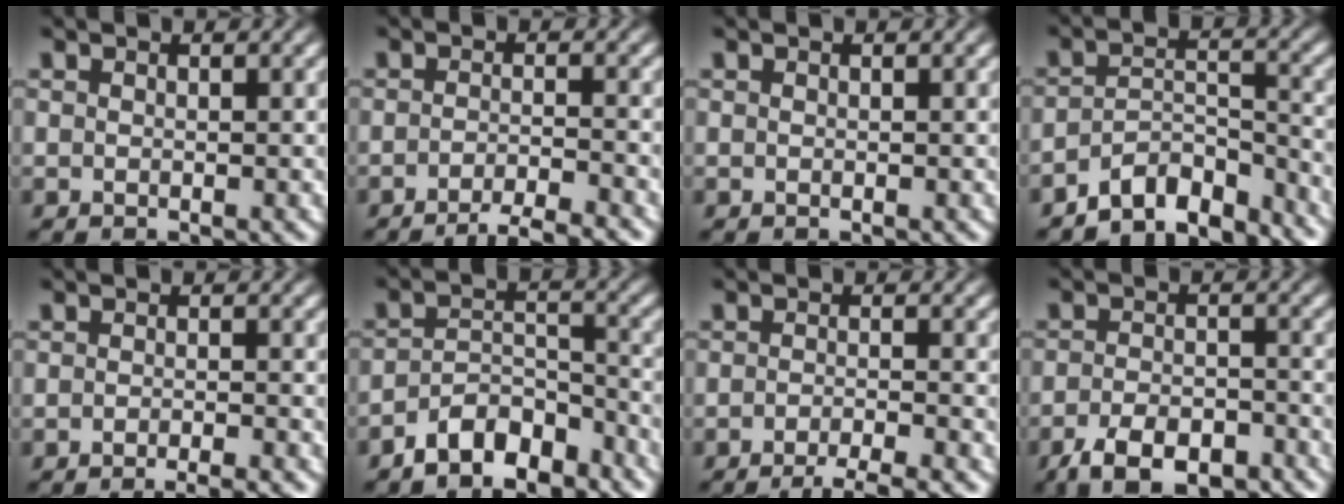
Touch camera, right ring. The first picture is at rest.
{"total": 4.4, "force": [-3.9, 0.7, 1.8], "torque": [-0.020, -0.009, -0.064]}
{"total": 0.0}
{"total": 8.4, "force": [-6.6, 3.7, 3.5], "torque": [-0.065, -0.039, -0.098]}
{"total": 2.5, "force": [-2.3, 0.0, 1.0], "torque": [-0.006, 0.000, -0.040]}
{"total": 6.8, "force": [-5.3, 3.2, 3.0], "torque": [-0.051, -0.025, -0.078]}
{"total": 4.8, "force": [-4.1, 1.0, 2.2], "torque": [-0.023, -0.007, -0.066]}
{"total": 5.8, "force": [-4.5, 2.2, 2.8], "torque": [-0.034, -0.013, -0.070]}